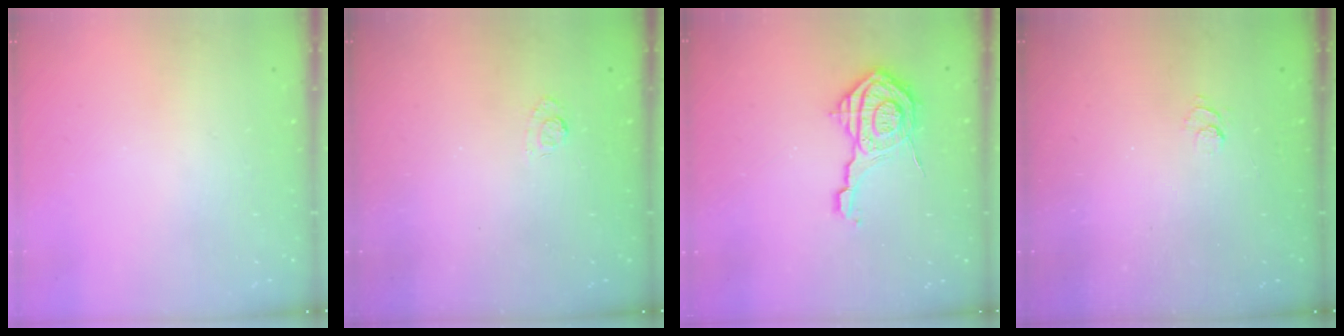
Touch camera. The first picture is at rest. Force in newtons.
{"total": 2.7, "press": 2.3, "slide": 1.5}
{"total": 13.6, "press": 13.5, "slide": 1.4}
{"total": 2.5, "press": 2.0, "slide": 1.4}